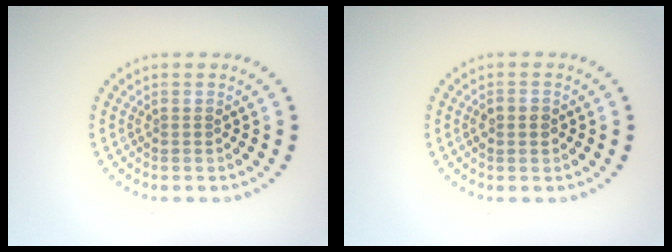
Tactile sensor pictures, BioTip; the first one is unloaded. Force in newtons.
{"total": 1.5, "press": 1.4, "slide": 0.1}